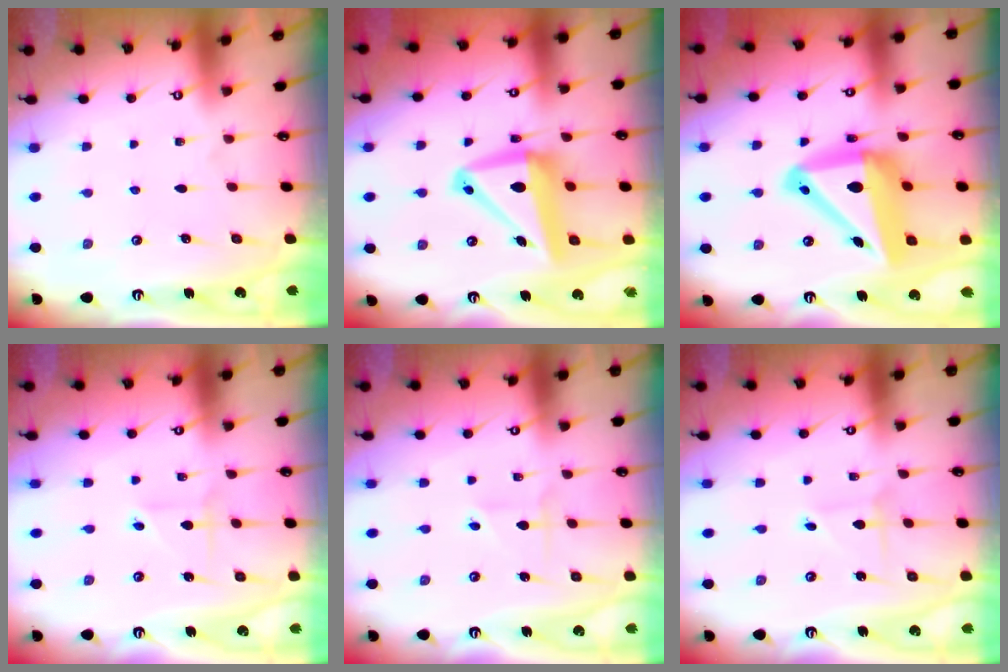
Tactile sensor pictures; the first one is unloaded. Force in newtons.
{"total": 13.7, "press": 13.5, "slide": 2.4}
{"total": 18.7, "press": 18.4, "slide": 3.1}
{"total": 2.3, "press": 2.3, "slide": 0.1}
{"total": 1.7, "press": 1.7, "slide": 0.2}
{"total": 0.8, "press": 0.8, "slide": 0.0}